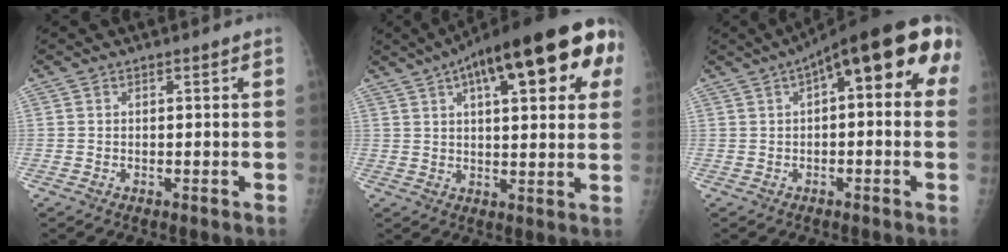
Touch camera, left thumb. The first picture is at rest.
{"total": 24.9, "force": [10.6, 8.4, 21.0], "torque": [-0.293, 0.019, 0.144]}
{"total": 16.4, "force": [4.7, 6.1, 14.5], "torque": [-0.177, 0.035, 0.049]}